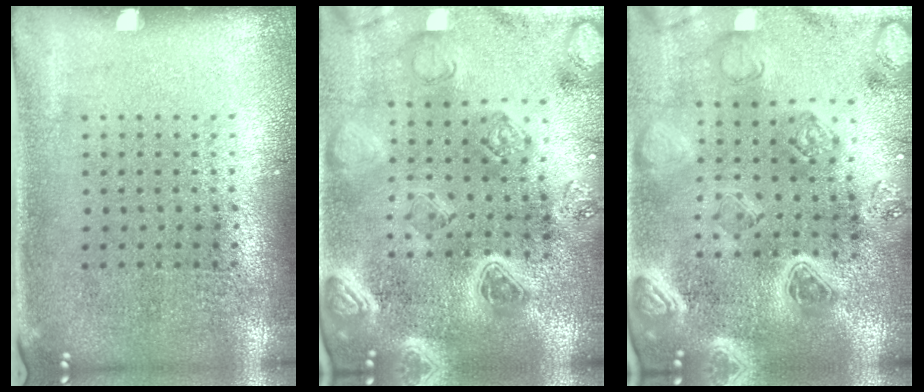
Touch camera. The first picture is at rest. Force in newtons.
{"total": 3.1, "press": 3.0, "slide": 0.9}
{"total": 3.1, "press": 3.0, "slide": 0.9}